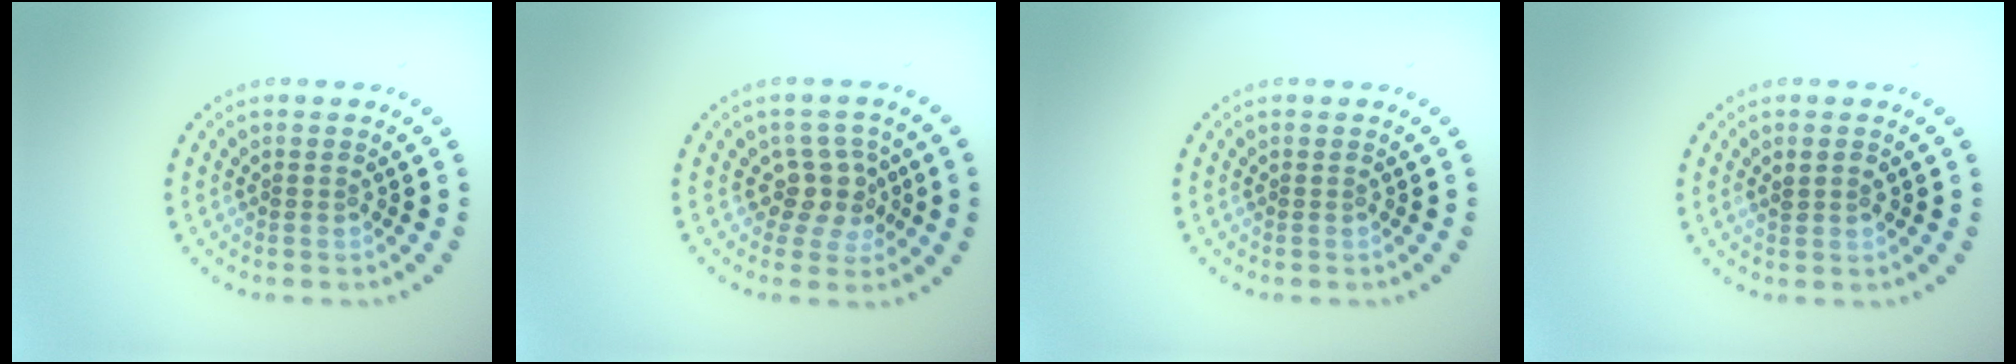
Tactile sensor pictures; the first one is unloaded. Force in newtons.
{"total": 3.0, "press": 2.3, "slide": 1.8}
{"total": 0.0}
{"total": 1.2, "press": 1.2, "slide": 0.1}